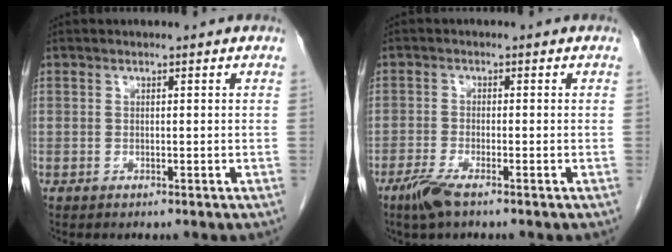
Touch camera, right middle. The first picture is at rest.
{"total": 3.6, "force": [-2.5, 0.5, 2.5], "torque": [-0.059, -0.008, -0.052]}